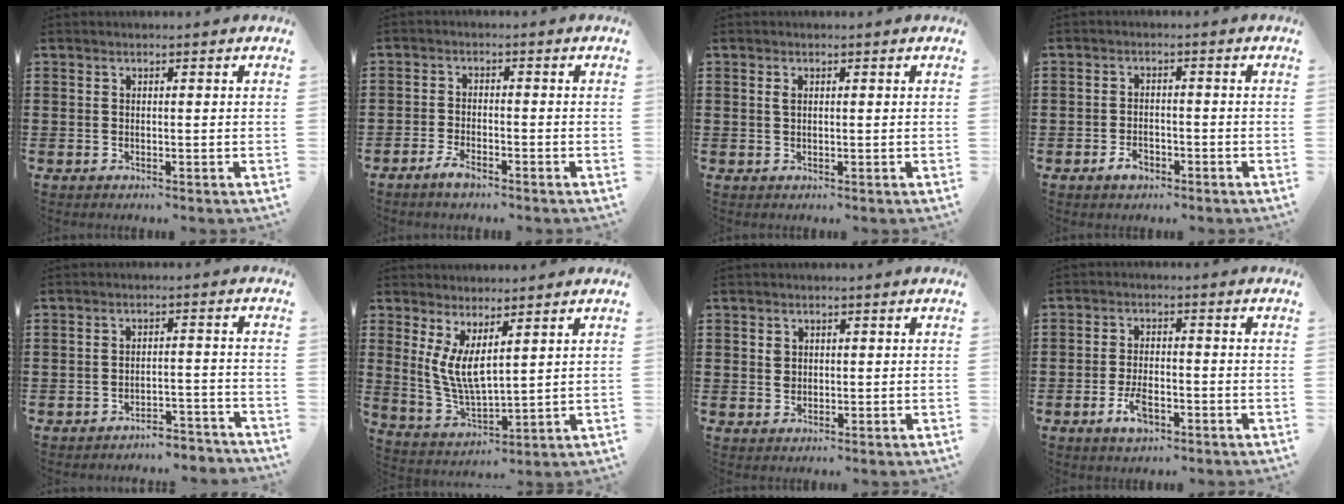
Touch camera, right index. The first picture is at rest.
{"total": 2.4, "force": [-2.1, 0.7, 1.1], "torque": [-0.027, 0.003, -0.042]}
{"total": 1.1, "force": [0.3, 0.5, 0.9], "torque": [-0.020, 0.002, 0.005]}
{"total": 2.4, "force": [-1.6, 1.4, 1.2], "torque": [-0.024, 0.001, -0.032]}
{"total": 3.4, "force": [-3.4, 0.2, 0.5], "torque": [-0.014, 0.004, -0.071]}
{"total": 6.0, "force": [2.2, 2.1, 5.2], "torque": [-0.129, -0.015, 0.036]}
{"total": 1.5, "force": [0.4, 1.3, 0.6], "torque": [-0.014, 0.007, 0.008]}
{"total": 4.6, "force": [-2.1, 2.0, 3.5], "torque": [-0.079, -0.002, -0.043]}